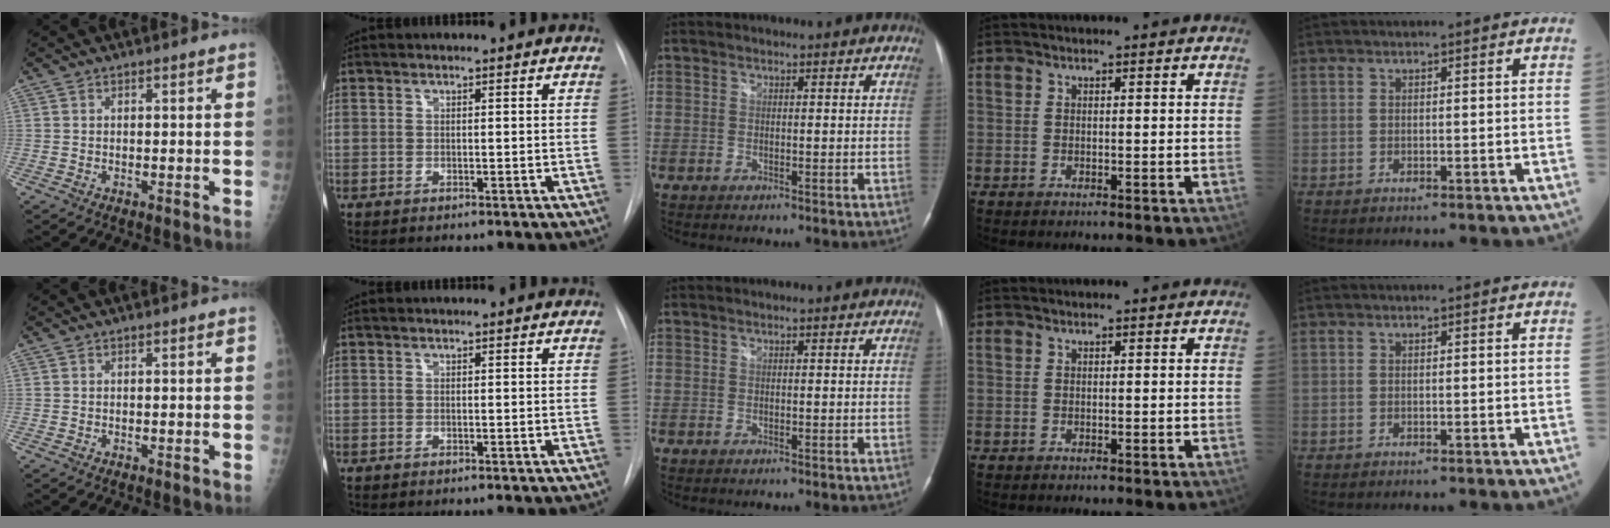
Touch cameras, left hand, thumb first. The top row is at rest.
{}